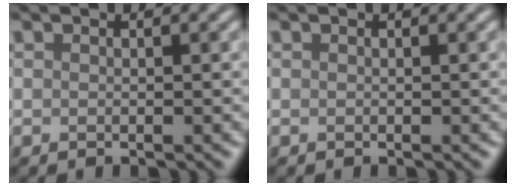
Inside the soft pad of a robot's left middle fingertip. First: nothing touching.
{"total": 0.0}